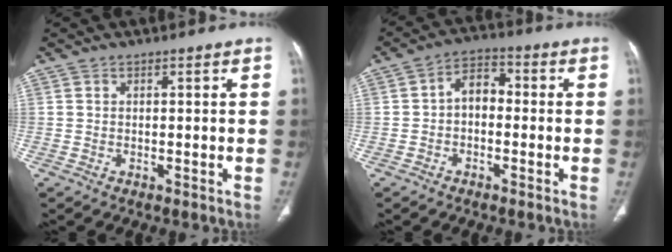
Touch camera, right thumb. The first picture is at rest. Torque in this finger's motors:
{"motor_torque": [1.64, 2.29, 0.71, -0.62, 0.02]}